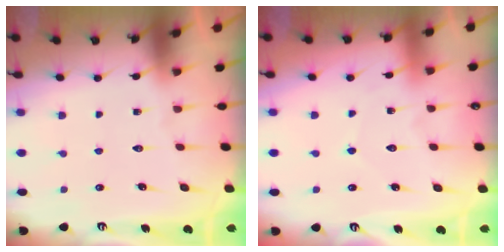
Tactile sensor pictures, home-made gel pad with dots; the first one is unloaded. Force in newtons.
{"total": 4.8, "press": 4.8, "slide": 0.6}